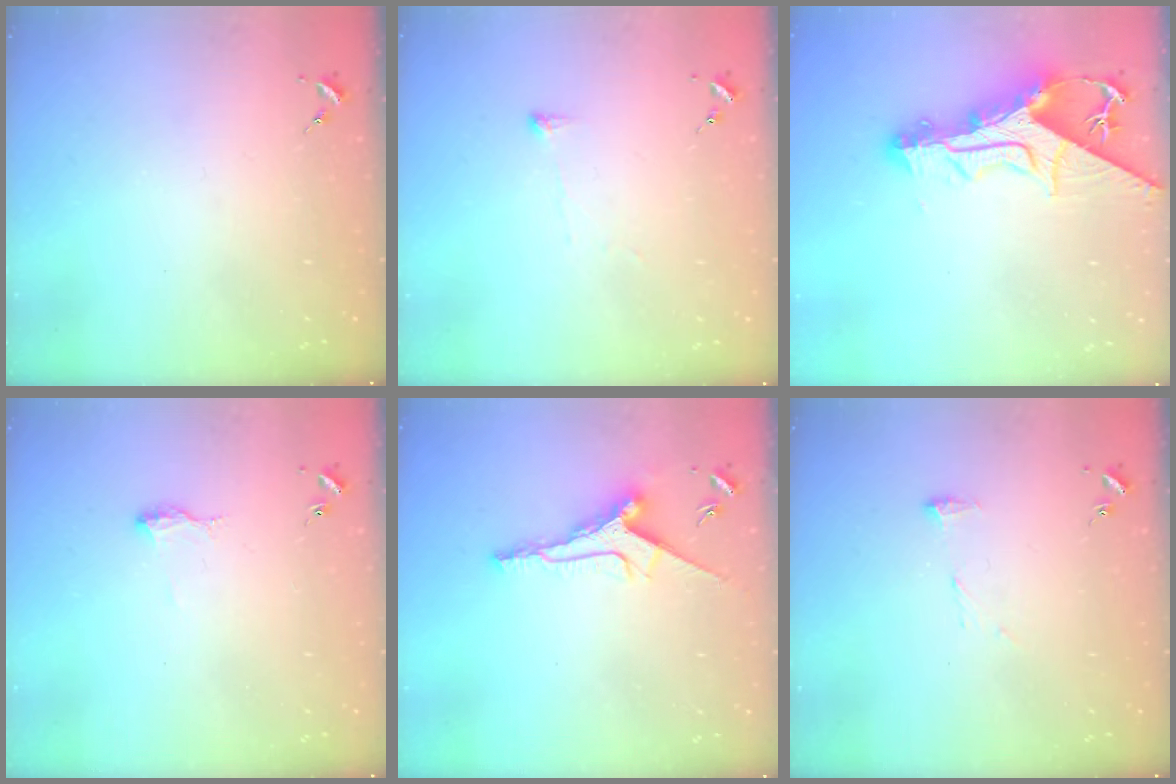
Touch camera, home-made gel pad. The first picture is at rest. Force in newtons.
{"total": 2.9, "press": 2.9, "slide": 0.4}
{"total": 14.6, "press": 14.6, "slide": 1.6}
{"total": 6.6, "press": 6.5, "slide": 0.9}
{"total": 10.7, "press": 10.7, "slide": 0.3}
{"total": 7.6, "press": 7.6, "slide": 0.1}